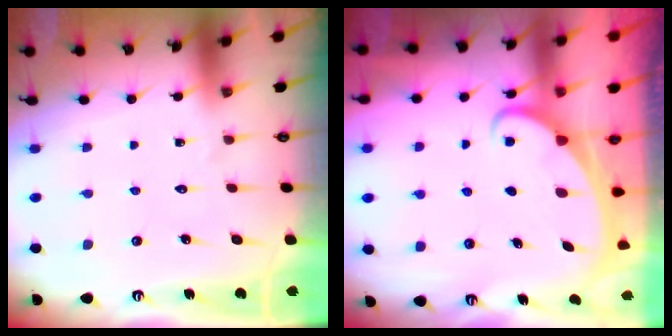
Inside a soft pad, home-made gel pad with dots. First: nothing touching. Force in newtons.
{"total": 2.3, "press": 2.3, "slide": 0.3}